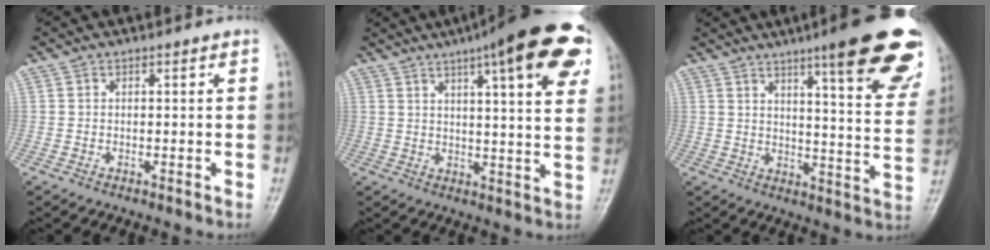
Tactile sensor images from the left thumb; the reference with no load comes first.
{"total": 21.0, "force": [10.9, 4.5, 17.4], "torque": [-0.225, -0.011, 0.138]}
{"total": 22.5, "force": [13.8, 3.9, 17.3], "torque": [-0.198, -0.056, 0.175]}